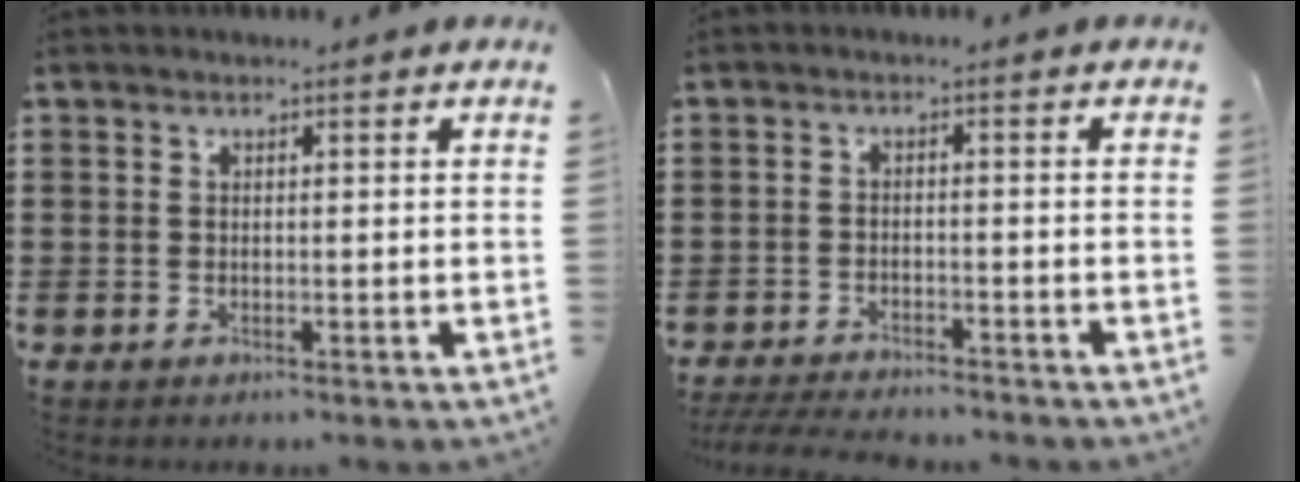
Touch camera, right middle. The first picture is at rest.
{"total": 3.7, "force": [-3.6, 0.4, 0.8], "torque": [-0.028, -0.005, -0.079]}